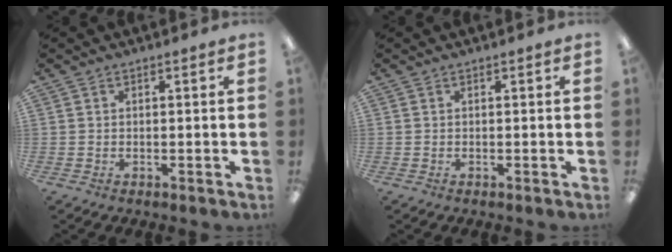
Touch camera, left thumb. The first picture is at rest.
{"total": 0.0}